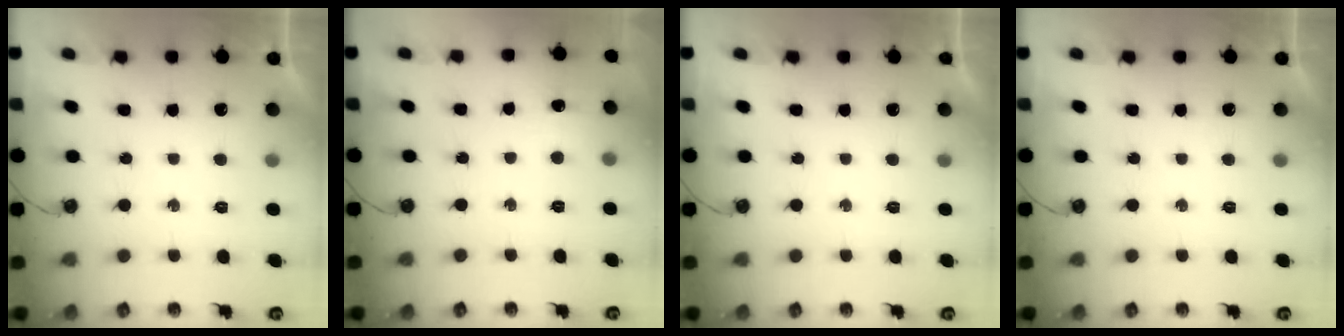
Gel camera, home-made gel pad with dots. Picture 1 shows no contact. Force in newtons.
{"total": 11.1, "press": 3.6, "slide": 10.5}
{"total": 0.0}
{"total": 0.0}